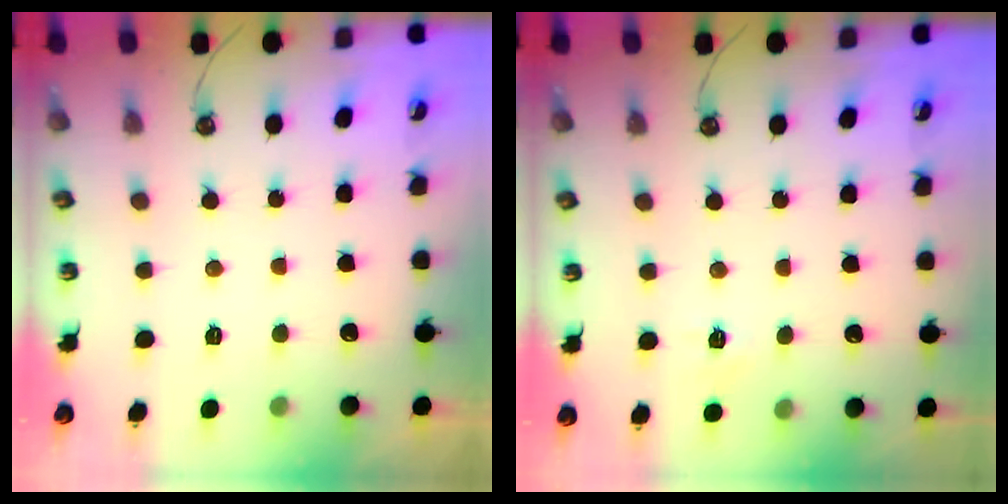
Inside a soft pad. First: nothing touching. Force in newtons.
{"total": 5.6, "press": 5.6, "slide": 0.5}